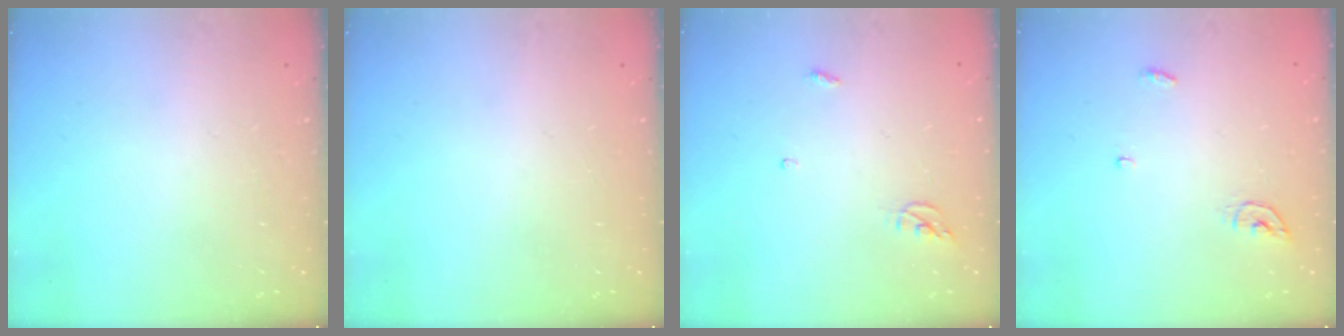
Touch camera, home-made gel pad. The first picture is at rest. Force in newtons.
{"total": 0.0}
{"total": 3.8, "press": 3.8, "slide": 0.3}
{"total": 4.1, "press": 4.1, "slide": 0.3}